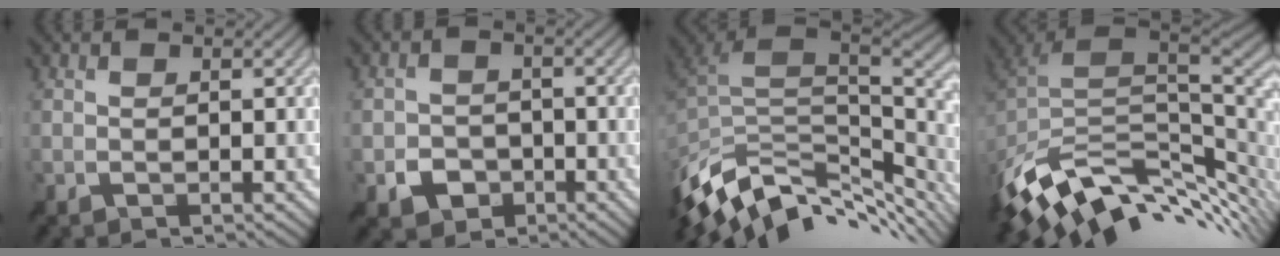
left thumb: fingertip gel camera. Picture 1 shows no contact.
{"total": 3.4, "force": [-1.4, 2.8, 1.3], "torque": [-0.021, -0.003, -0.026]}
{"total": 12.1, "force": [-5.2, 6.3, 8.9], "torque": [-0.216, -0.011, -0.088]}
{"total": 13.3, "force": [-3.1, 7.7, 10.3], "torque": [-0.230, -0.019, -0.039]}